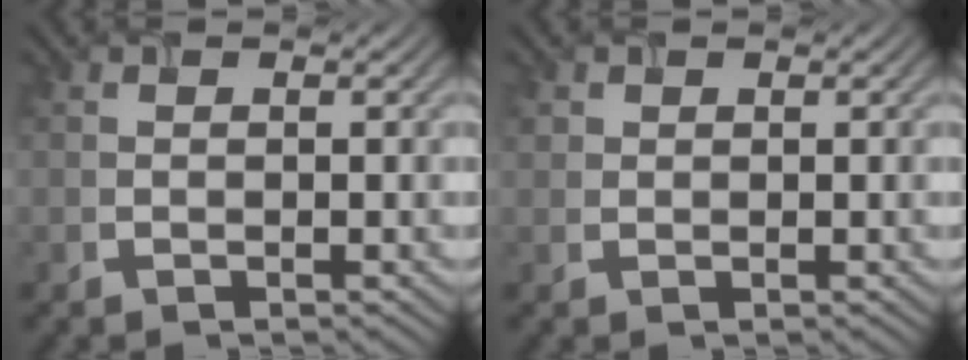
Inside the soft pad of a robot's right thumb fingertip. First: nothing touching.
{"total": 1.0, "force": [0.6, 0.7, 0.1], "torque": [-0.004, 0.000, 0.019]}